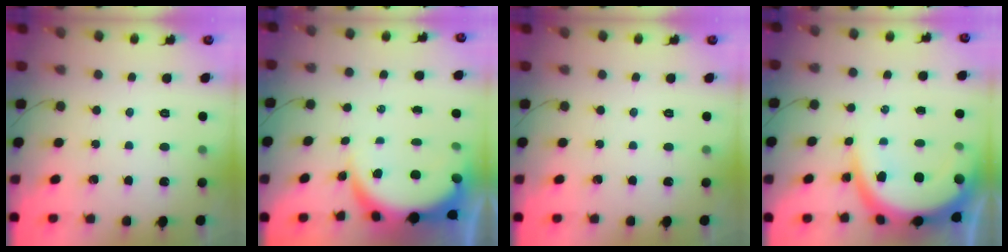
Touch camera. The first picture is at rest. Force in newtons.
{"total": 7.8, "press": 7.6, "slide": 1.5}
{"total": 0.0}
{"total": 13.4, "press": 13.3, "slide": 1.5}